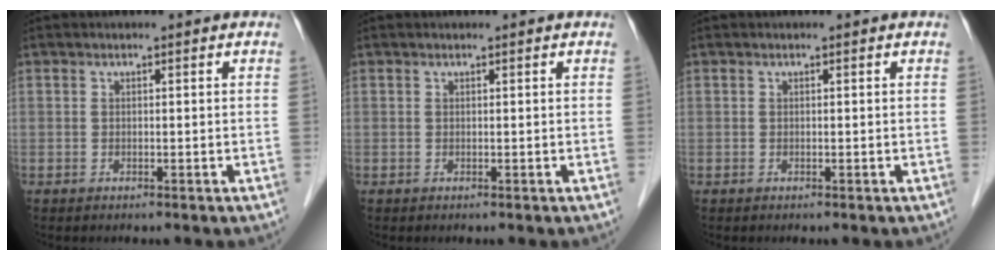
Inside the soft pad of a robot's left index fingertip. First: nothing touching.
{"total": 0.0}
{"total": 0.0}